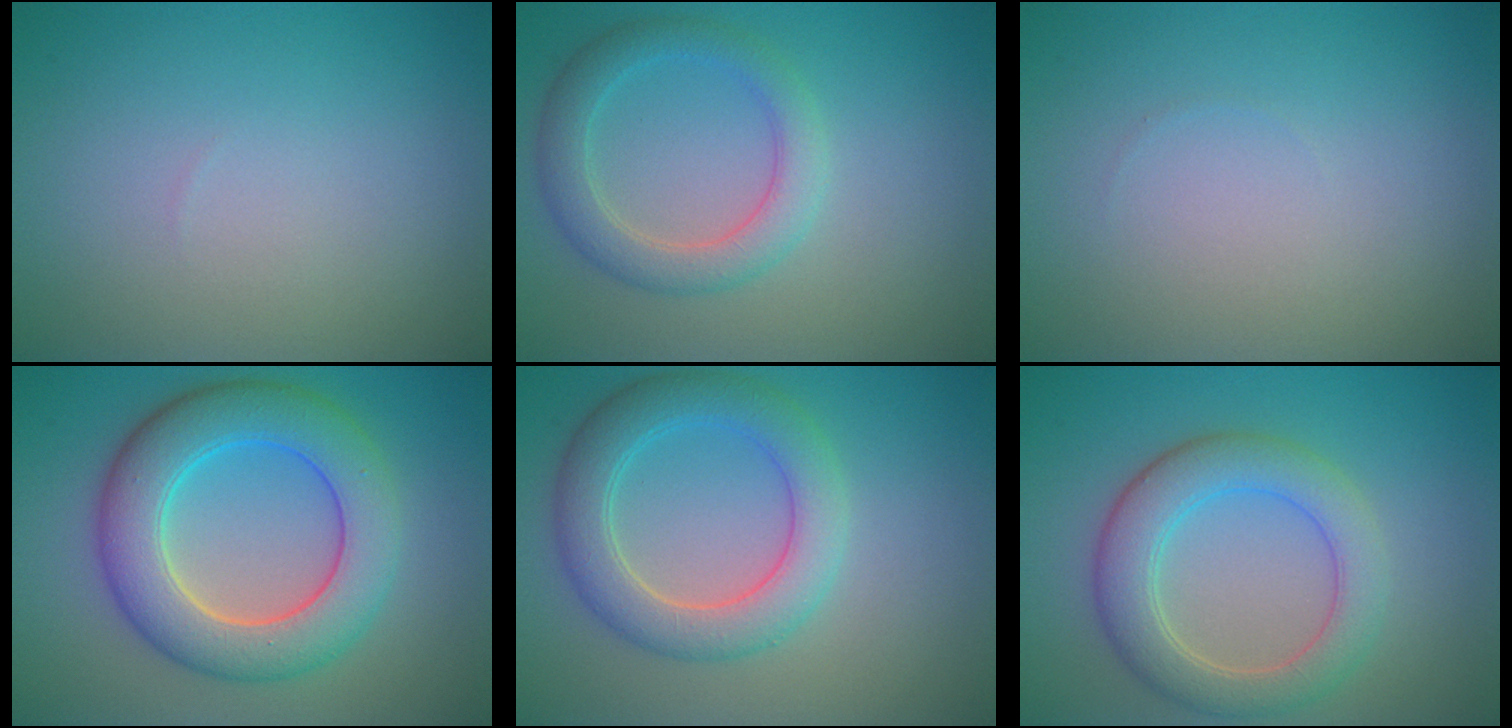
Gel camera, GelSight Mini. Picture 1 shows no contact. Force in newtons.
{"total": 3.6, "press": 3.6, "slide": 0.2}
{"total": 0.0}
{"total": 8.3, "press": 8.3, "slide": 0.5}
{"total": 5.2, "press": 5.2, "slide": 0.5}
{"total": 5.3, "press": 5.3, "slide": 0.5}